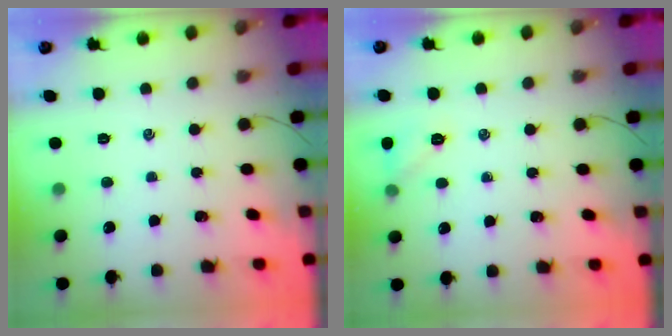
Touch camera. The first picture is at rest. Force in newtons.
{"total": 5.7, "press": 5.5, "slide": 1.6}